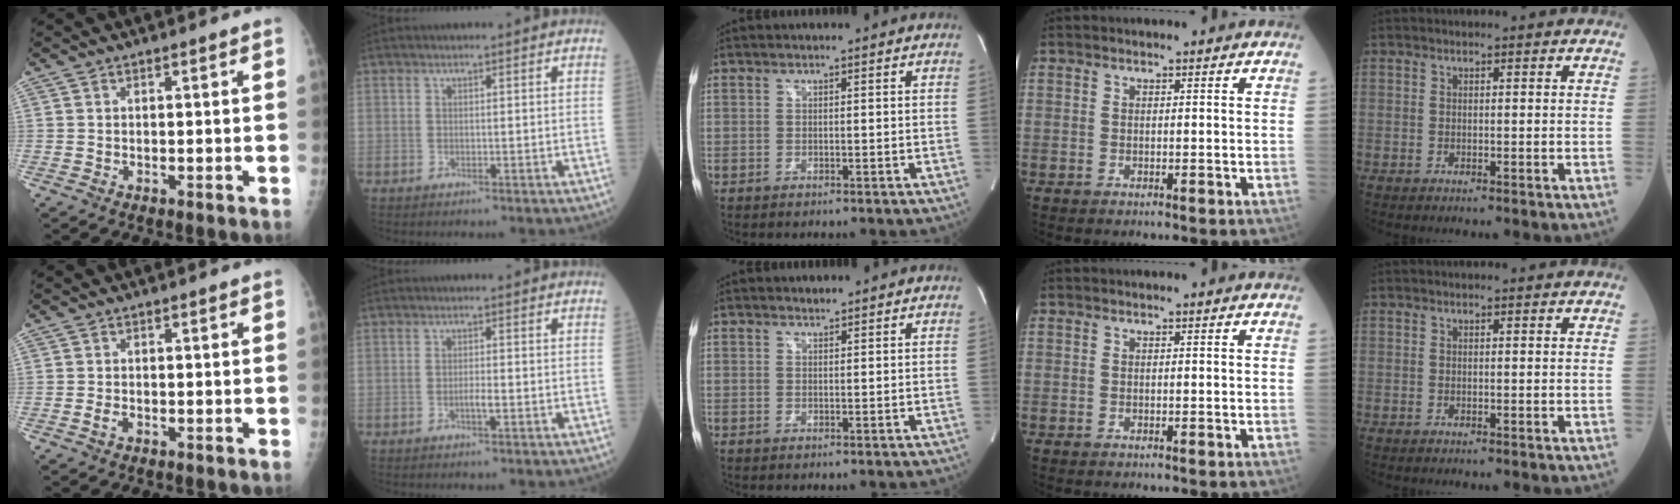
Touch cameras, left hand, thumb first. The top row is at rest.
{"thumb": {"total": 1.4, "force": [-0.5, 0.9, 0.9], "torque": [-0.017, 0.001, -0.011]}, "index": {"total": 1.5, "force": [-0.8, 0.1, 1.3], "torque": [-0.025, -0.003, -0.015]}, "middle": {"total": 0.6, "force": [0.6, 0.0, 0.0], "torque": [-0.009, -0.001, 0.012]}}